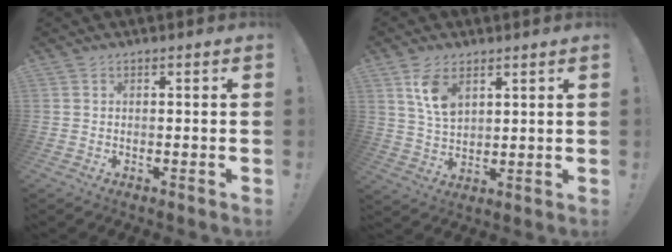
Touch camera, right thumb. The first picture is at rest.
{"total": 8.5, "force": [4.6, 4.6, 5.5], "torque": [-0.100, -0.014, 0.089]}